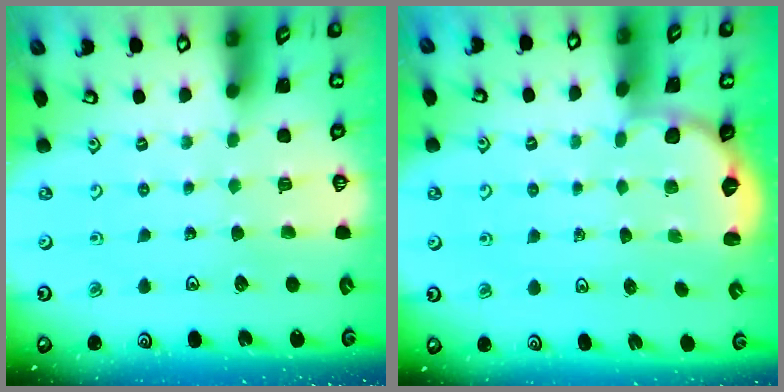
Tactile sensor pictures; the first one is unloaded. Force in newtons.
{"total": 2.9, "press": 2.6, "slide": 1.2}